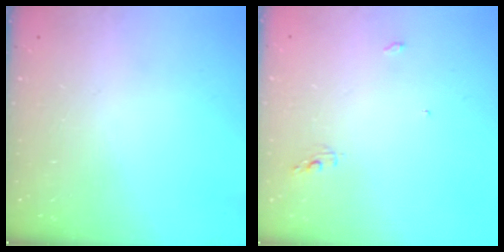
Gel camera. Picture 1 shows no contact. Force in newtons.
{"total": 3.4, "press": 3.4, "slide": 0.0}